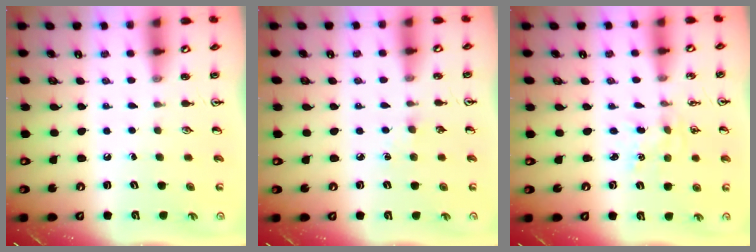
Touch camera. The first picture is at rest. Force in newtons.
{"total": 2.7, "press": 2.7, "slide": 0.4}
{"total": 0.6, "press": 0.6, "slide": 0.1}